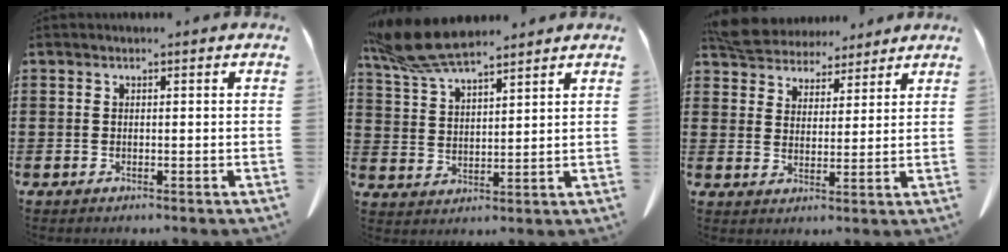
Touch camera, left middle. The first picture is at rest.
{"total": 8.9, "force": [7.5, 1.7, 4.4], "torque": [-0.109, -0.019, 0.141]}
{"total": 6.0, "force": [5.7, 1.7, 0.5], "torque": [-0.038, -0.021, 0.109]}